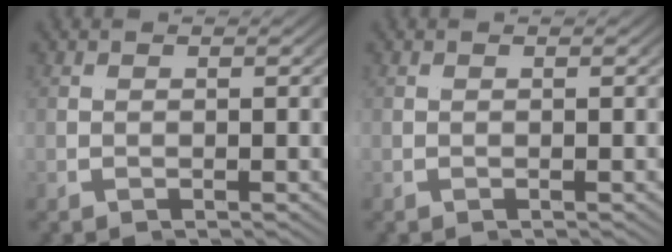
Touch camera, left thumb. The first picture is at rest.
{"total": 0.0}